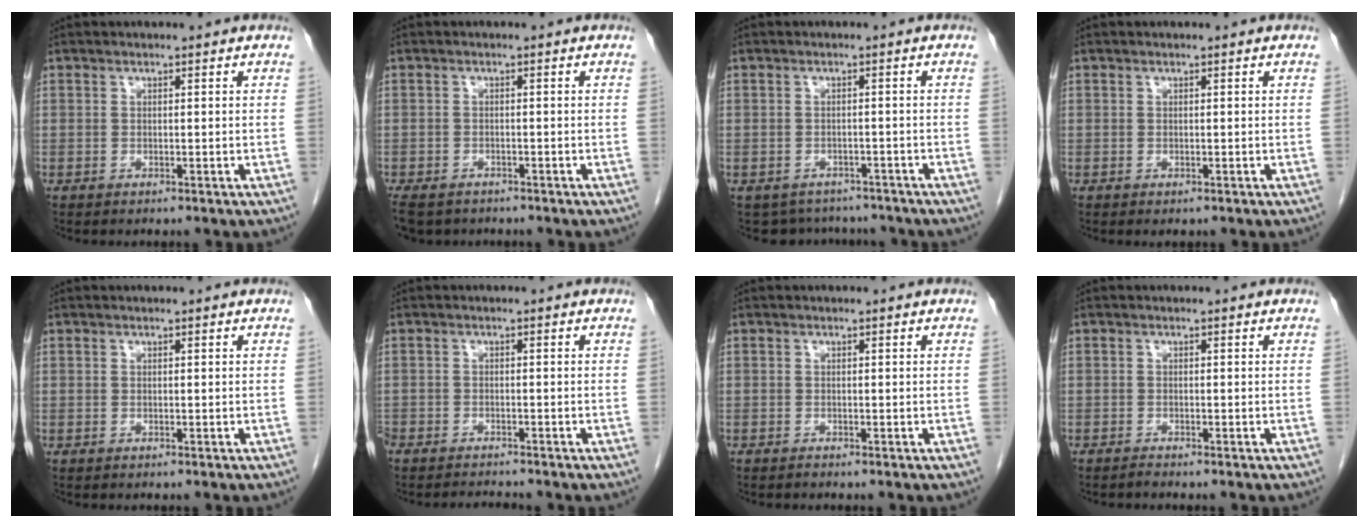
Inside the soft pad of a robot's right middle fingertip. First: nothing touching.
{"total": 6.5, "force": [-4.9, 3.5, 2.4], "torque": [-0.045, -0.006, -0.074]}
{"total": 6.5, "force": [-5.7, 3.2, 0.4], "torque": [0.000, 0.011, -0.065]}
{"total": 0.0}
{"total": 0.0}
{"total": 3.6, "force": [-3.6, 0.6, 0.6], "torque": [-0.011, -0.011, -0.061]}
{"total": 0.0}
{"total": 0.5, "force": [-0.5, -0.1, 0.0], "torque": [-0.002, -0.002, -0.011]}